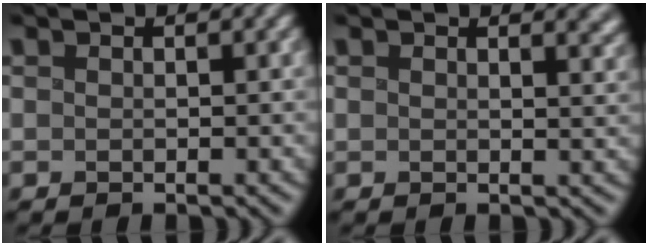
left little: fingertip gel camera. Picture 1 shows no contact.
{"total": 2.3, "force": [1.8, 0.9, 1.0], "torque": [-0.023, 0.001, 0.029]}